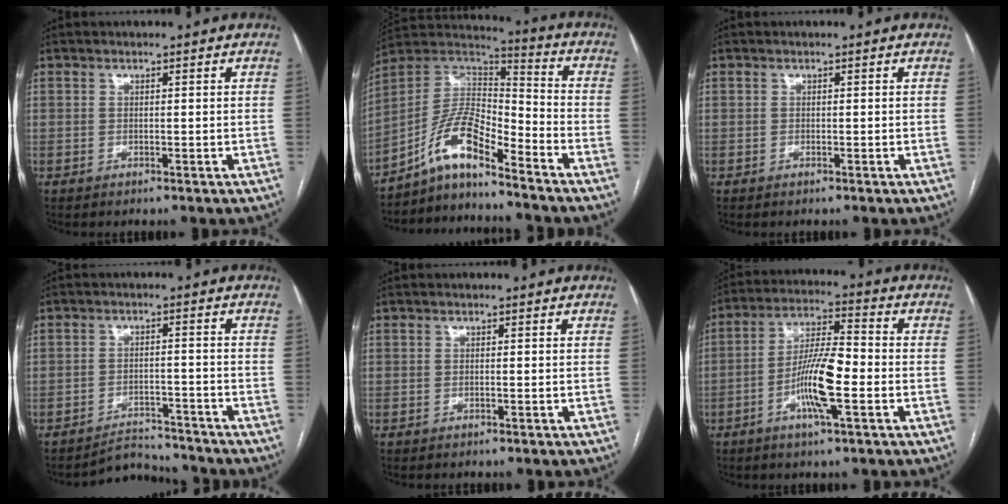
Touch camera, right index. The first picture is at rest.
{"total": 10.5, "force": [-7.5, 2.1, 6.9], "torque": [-0.138, 0.035, -0.140]}
{"total": 0.0}
{"total": 5.0, "force": [-4.8, 0.8, -0.8], "torque": [0.015, 0.011, -0.074]}
{"total": 0.0}
{"total": 10.6, "force": [-3.3, 1.4, 9.9], "torque": [-0.188, 0.004, -0.063]}